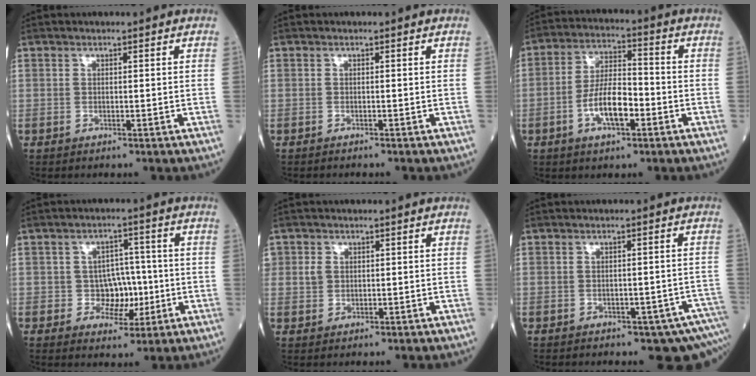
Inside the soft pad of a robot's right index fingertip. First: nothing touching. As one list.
[{"total": 1.1, "force": [-1.0, 0.0, 0.4], "torque": [-0.004, 0.000, -0.013]}, {"total": 8.4, "force": [-3.0, 3.0, 7.3], "torque": [-0.147, 0.011, -0.055]}, {"total": 5.2, "force": [-0.8, 4.3, 2.8], "torque": [-0.031, 0.013, -0.005]}, {"total": 1.7, "force": [0.3, 1.6, 0.6], "torque": [-0.010, 0.003, 0.006]}, {"total": 7.9, "force": [-6.2, 3.1, 3.8], "torque": [-0.023, 0.005, -0.073]}]